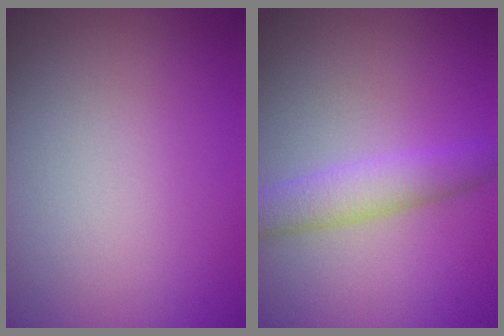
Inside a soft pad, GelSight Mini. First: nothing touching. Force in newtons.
{"total": 3.4, "press": 3.4, "slide": 0.0}